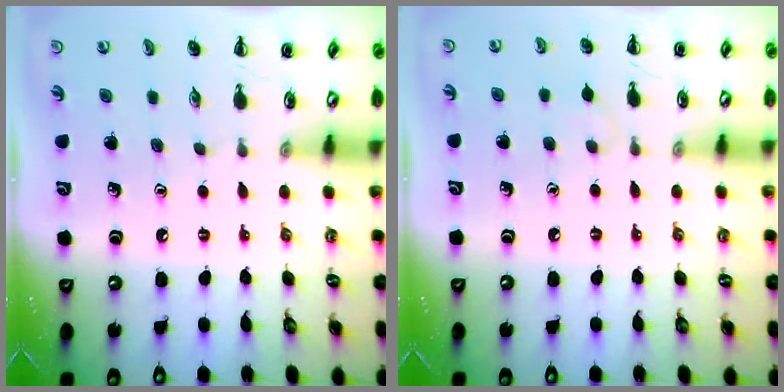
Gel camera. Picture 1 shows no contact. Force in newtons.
{"total": 2.8, "press": 2.6, "slide": 1.1}